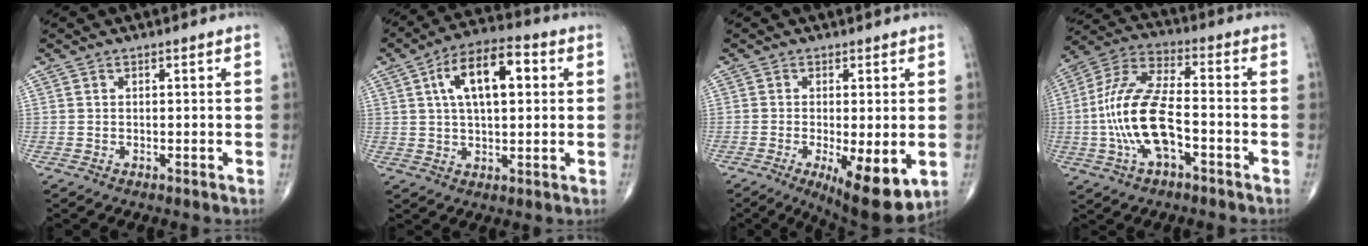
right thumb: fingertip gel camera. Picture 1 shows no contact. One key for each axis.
{"total": 12.7, "fx": 3.2, "fy": 5.9, "fz": 10.8, "tx": -0.172, "ty": 0.017, "tz": 0.047}
{"total": 11.4, "fx": -3.2, "fy": 3.5, "fz": 10.4, "tx": -0.155, "ty": -0.024, "tz": -0.040}
{"total": 15.3, "fx": -3.5, "fy": 6.6, "fz": 13.4, "tx": -0.280, "ty": 0.038, "tz": -0.068}